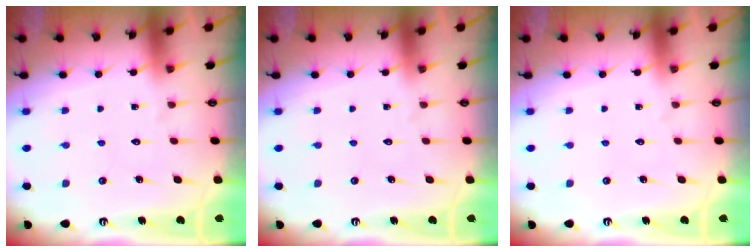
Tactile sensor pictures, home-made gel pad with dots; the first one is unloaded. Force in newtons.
{"total": 0.0}
{"total": 0.0}